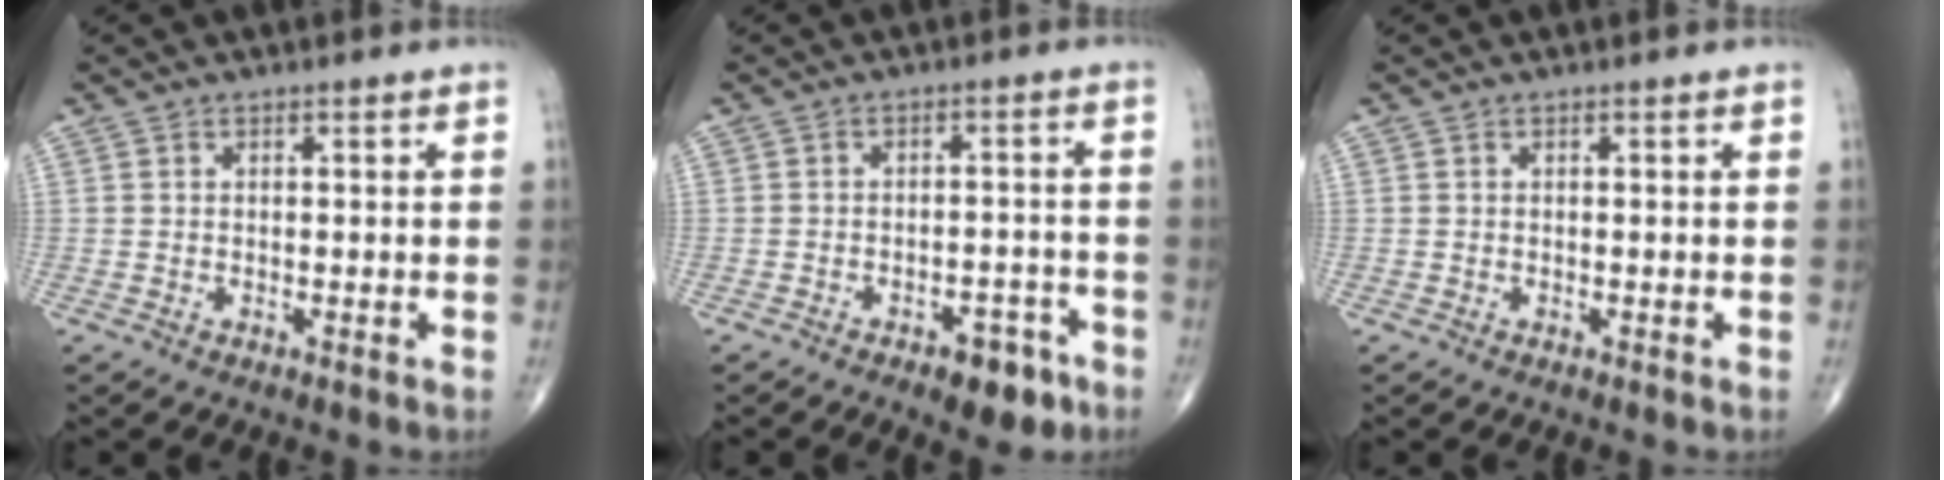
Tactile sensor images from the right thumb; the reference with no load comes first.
{"total": 6.7, "force": [-4.0, 3.4, 4.1], "torque": [-0.034, 0.028, -0.051]}
{"total": 0.0}